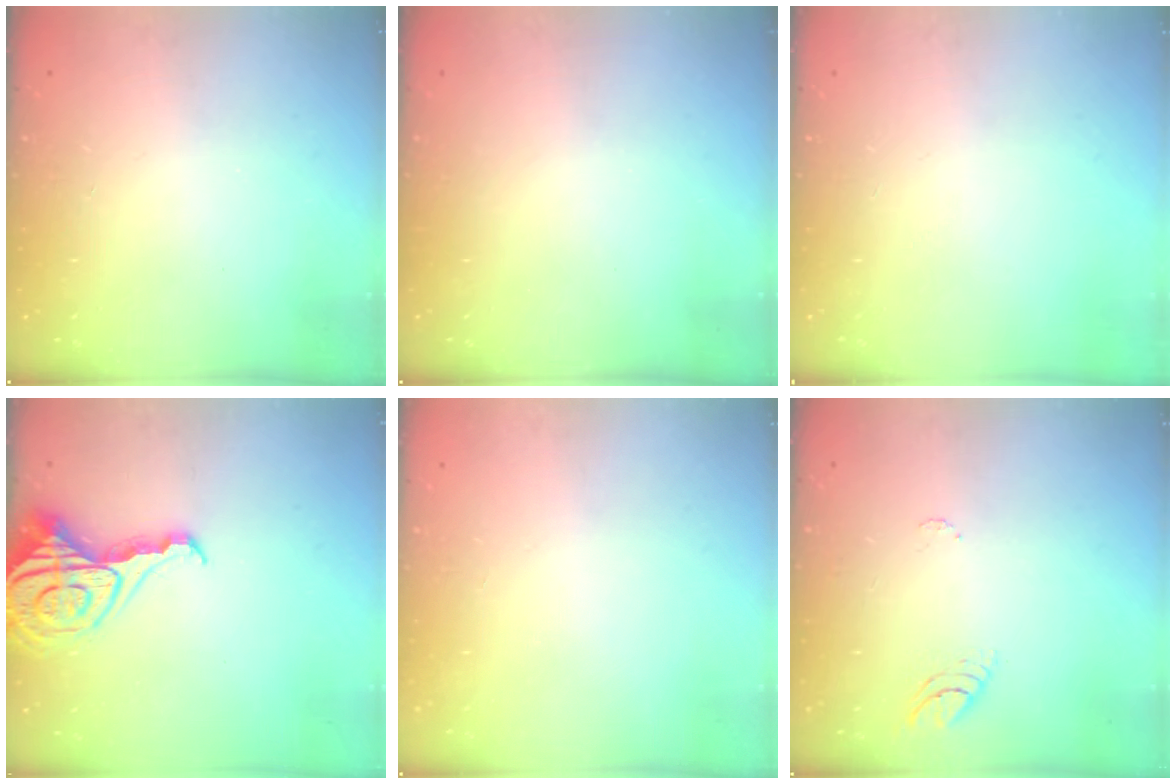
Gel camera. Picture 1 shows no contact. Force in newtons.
{"total": 0.0}
{"total": 0.0}
{"total": 8.4, "press": 8.4, "slide": 0.8}
{"total": 0.0}
{"total": 3.7, "press": 3.7, "slide": 0.3}